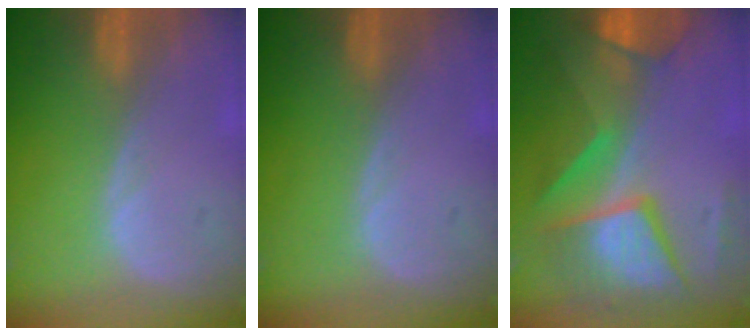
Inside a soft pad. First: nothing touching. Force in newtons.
{"total": 0.0}
{"total": 11.9, "press": 11.8, "slide": 1.1}